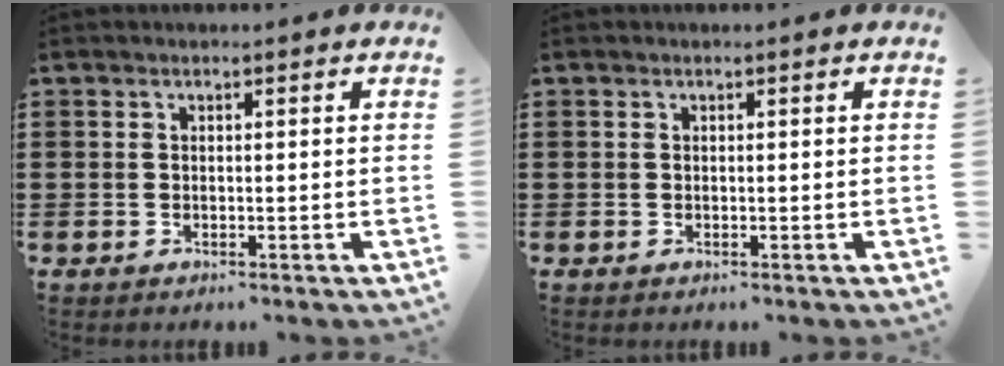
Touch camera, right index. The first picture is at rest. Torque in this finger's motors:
{"motor_torque": [-0.24, 0.46, 0.00, 0.00]}